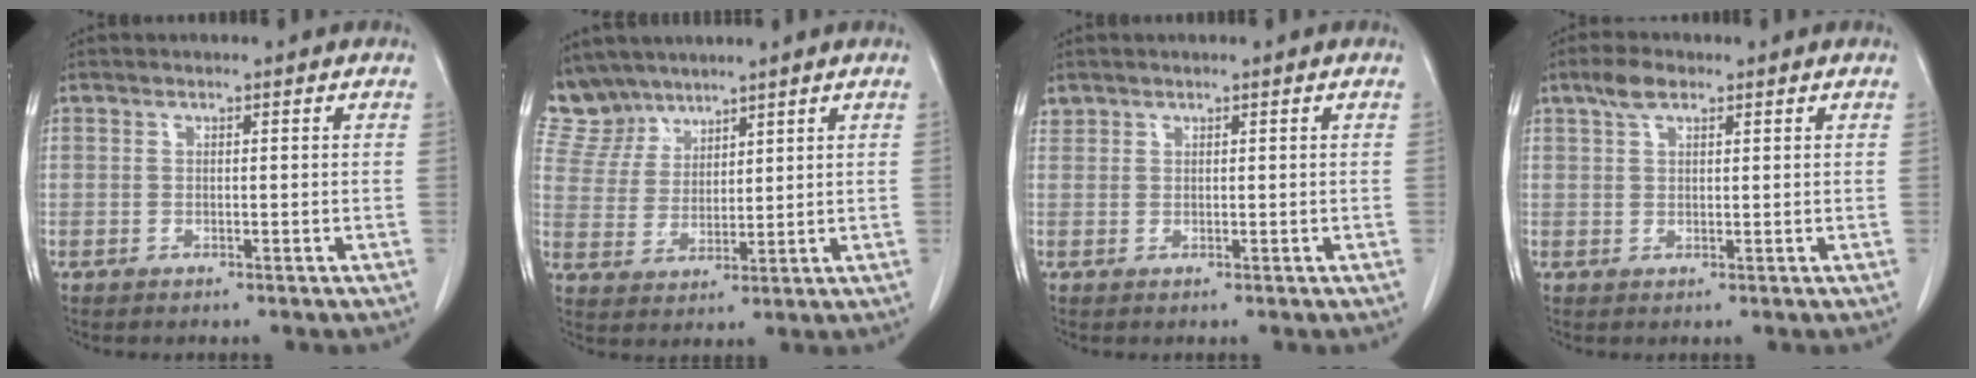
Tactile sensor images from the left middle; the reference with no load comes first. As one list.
[{"total": 6.5, "force": [6.0, 2.7, -0.2], "torque": [-0.005, 0.005, 0.134]}, {"total": 0.8, "force": [0.7, 0.4, -0.1], "torque": [0.003, 0.006, 0.014]}, {"total": 3.1, "force": [2.0, 1.4, 2.0], "torque": [-0.042, 0.010, 0.039]}]